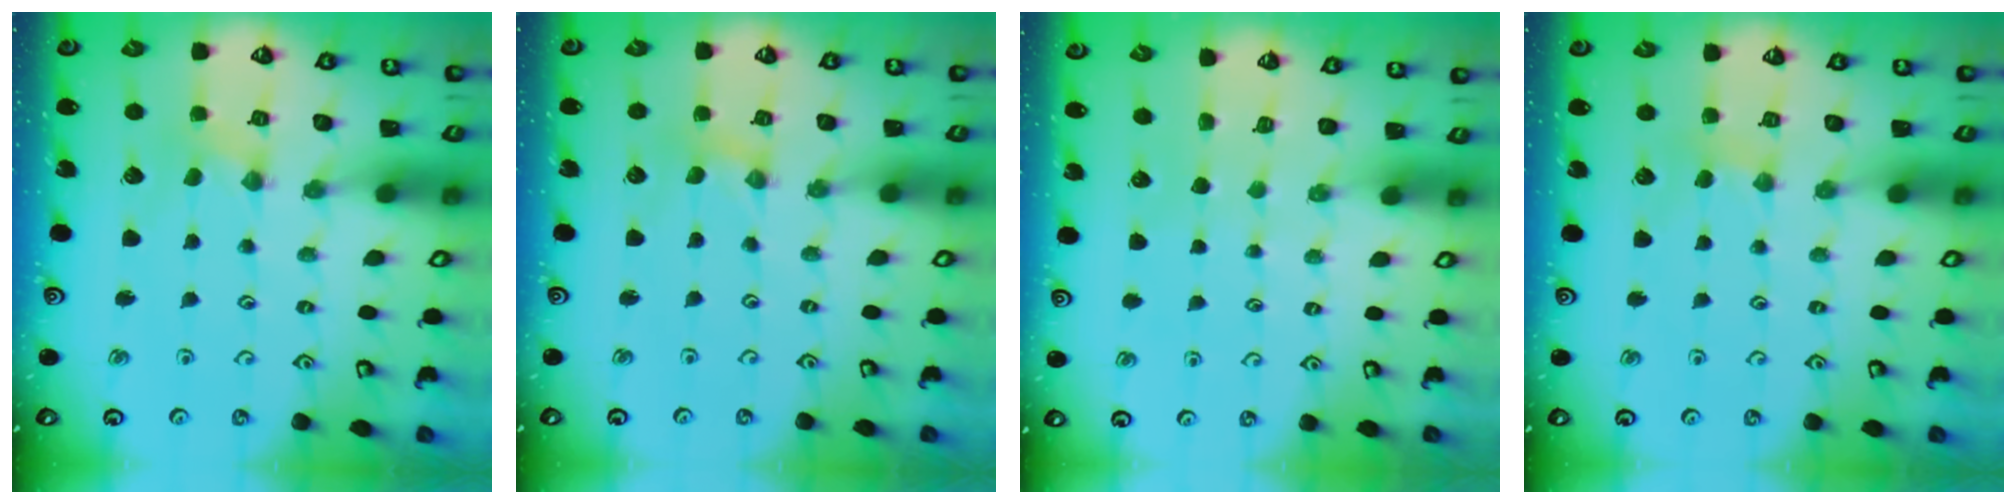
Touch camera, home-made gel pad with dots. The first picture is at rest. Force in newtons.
{"total": 0.0}
{"total": 0.0}
{"total": 2.5, "press": 2.4, "slide": 0.4}